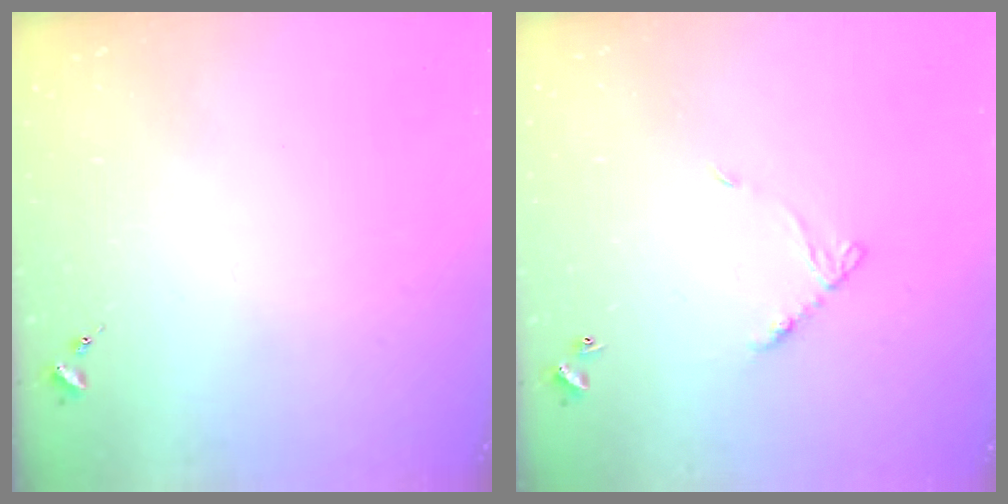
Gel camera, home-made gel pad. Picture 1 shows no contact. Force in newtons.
{"total": 6.9, "press": 6.8, "slide": 0.6}